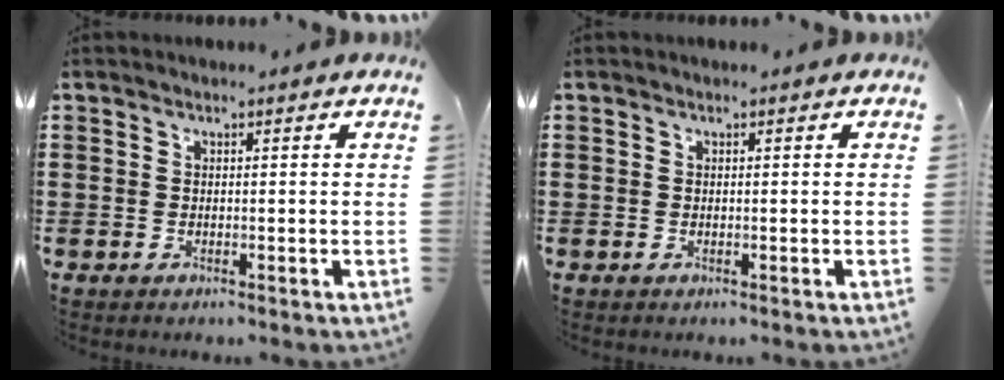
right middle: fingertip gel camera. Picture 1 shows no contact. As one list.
[{"total": 0.0}]